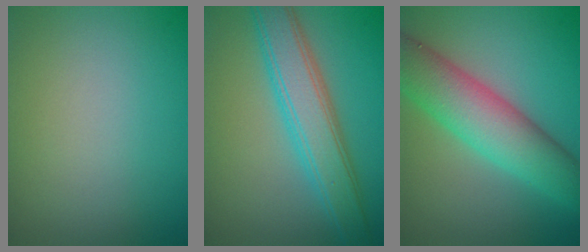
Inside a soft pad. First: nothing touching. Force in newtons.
{"total": 5.8, "press": 5.8, "slide": 0.1}
{"total": 7.9, "press": 7.9, "slide": 0.3}